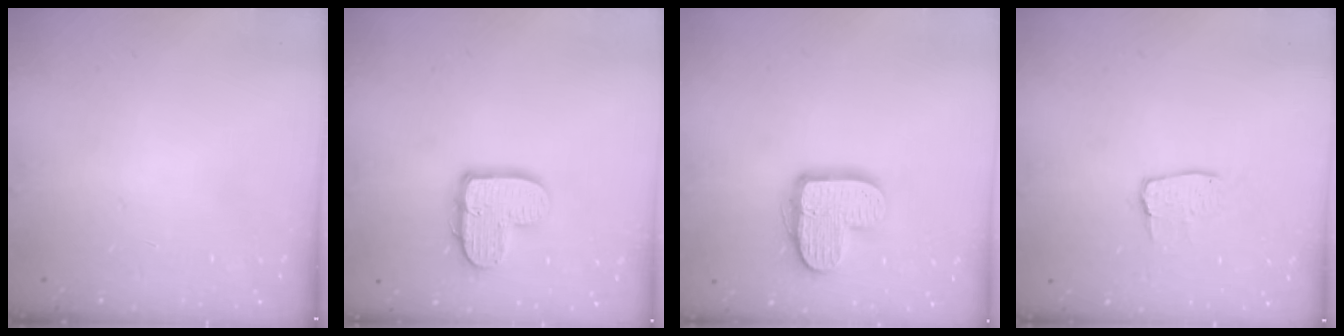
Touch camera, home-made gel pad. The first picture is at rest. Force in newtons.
{"total": 10.8, "press": 10.7, "slide": 0.9}
{"total": 13.7, "press": 13.7, "slide": 0.9}
{"total": 6.1, "press": 6.0, "slide": 0.4}